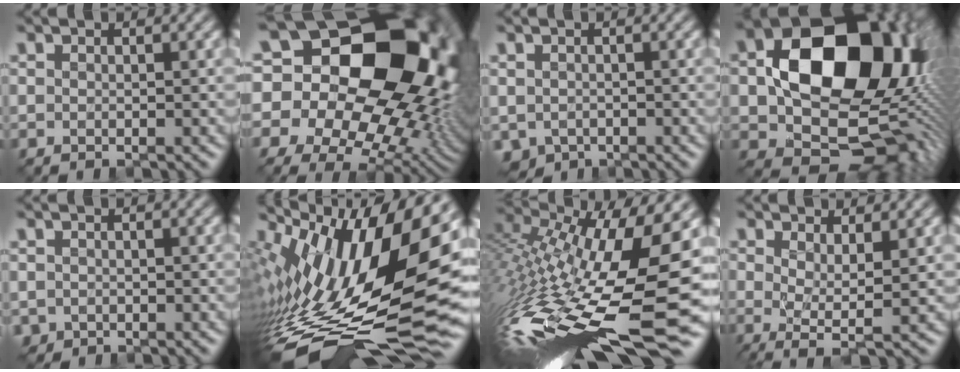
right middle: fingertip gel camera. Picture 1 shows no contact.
{"total": 24.2, "force": [5.8, 18.2, 14.8], "torque": [-0.245, 0.033, 0.068]}
{"total": 2.3, "force": [-1.3, 1.7, 0.8], "torque": [-0.013, -0.012, -0.025]}
{"total": 17.7, "force": [1.4, 12.5, 12.4], "torque": [-0.168, -0.023, 0.031]}
{"total": 0.9, "force": [-0.4, 0.8, 0.1], "torque": [0.000, -0.007, -0.009]}
{"total": 16.7, "force": [-1.0, 7.2, 15.1], "torque": [-0.257, -0.002, -0.023]}
{"total": 18.0, "force": [-2.2, 6.0, 16.9], "torque": [-0.331, -0.035, -0.035]}
{"total": 2.7, "force": [0.6, 0.4, 2.6], "torque": [-0.037, -0.011, 0.005]}